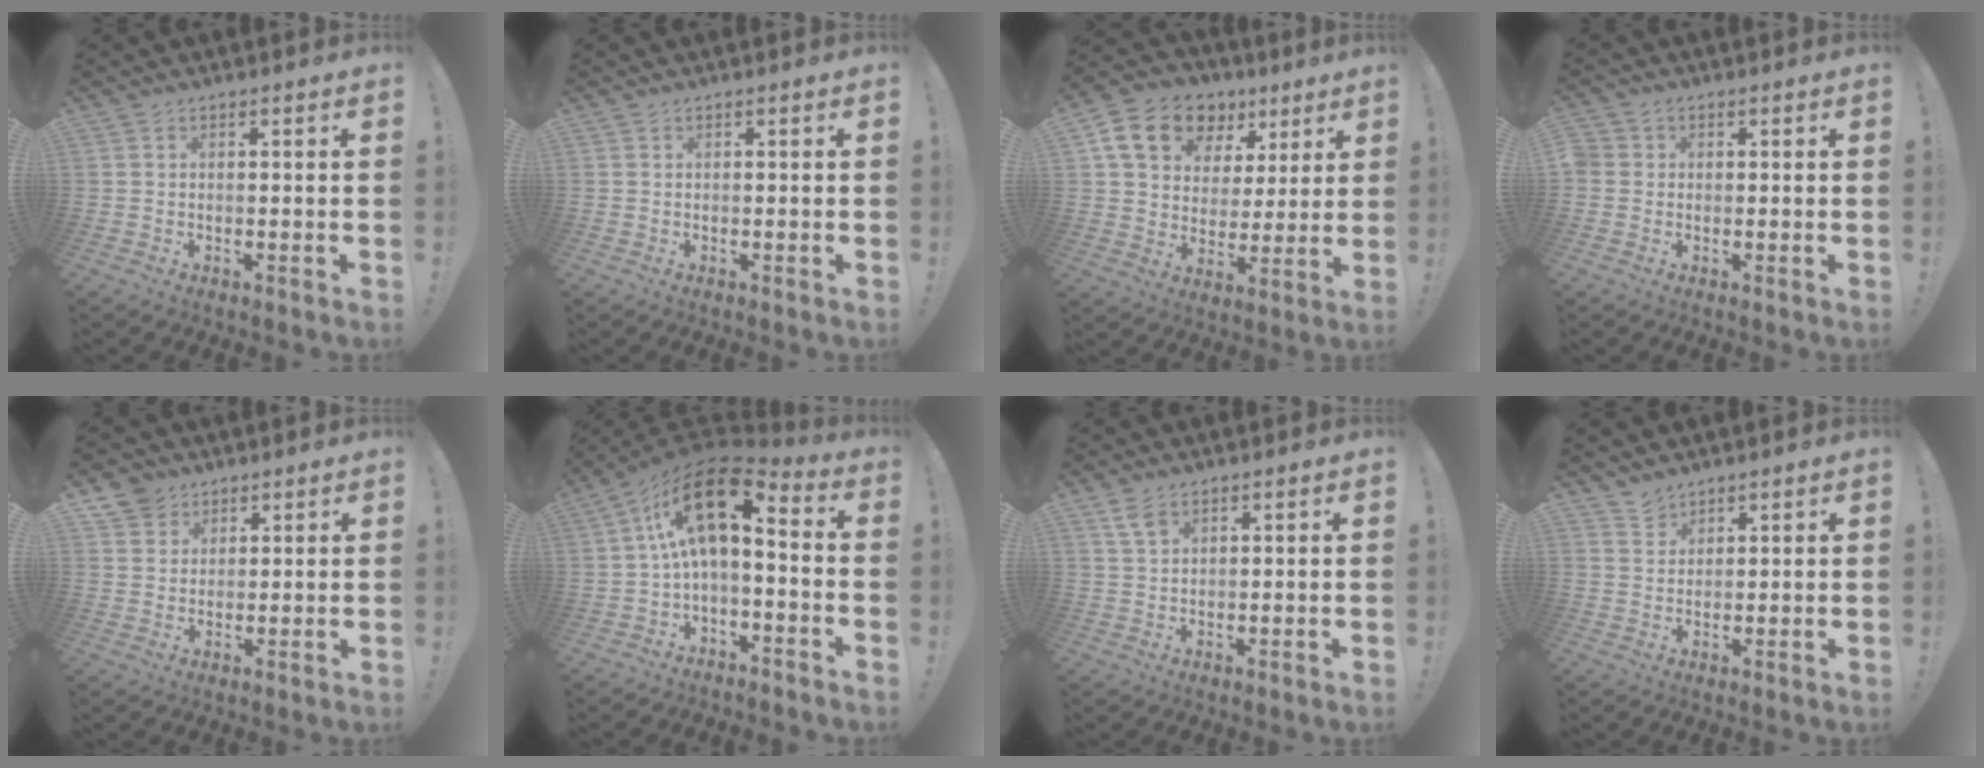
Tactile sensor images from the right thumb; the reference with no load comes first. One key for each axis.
{"total": 0.0}
{"total": 16.2, "fx": 8.6, "fy": 11.5, "fz": 7.5, "tx": -0.119, "ty": -0.036, "tz": 0.167}
{"total": 2.2, "fx": 0.1, "fy": 2.0, "fz": 0.9, "tx": -0.018, "ty": 0.007, "tz": 0.004}
{"total": 5.6, "fx": 3.8, "fy": 4.1, "fz": 0.3, "tx": -0.005, "ty": -0.024, "tz": 0.073}
{"total": 16.1, "fx": 3.4, "fy": 6.7, "fz": 14.3, "tx": -0.248, "ty": -0.011, "tz": 0.061}
{"total": 4.0, "fx": 2.6, "fy": 2.1, "fz": 2.4, "tx": -0.040, "ty": -0.008, "tz": 0.047}
{"total": 3.3, "fx": 3.0, "fy": 1.3, "fz": 0.2, "tx": 0.001, "ty": -0.022, "tz": 0.056}